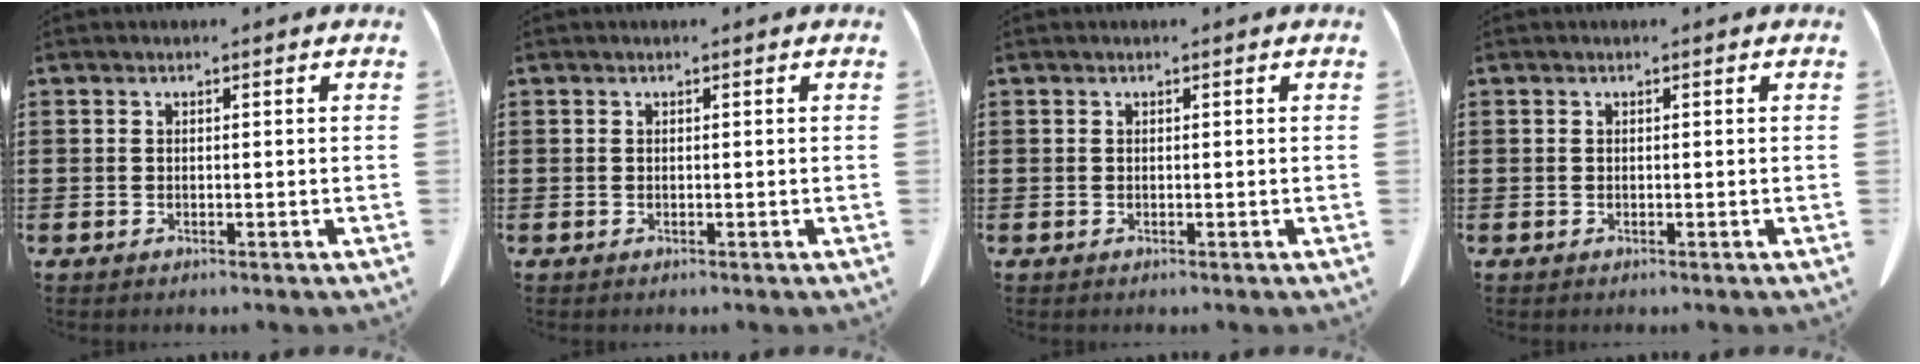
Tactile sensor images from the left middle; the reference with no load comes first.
{"total": 0.0}
{"total": 0.0}
{"total": 0.0}